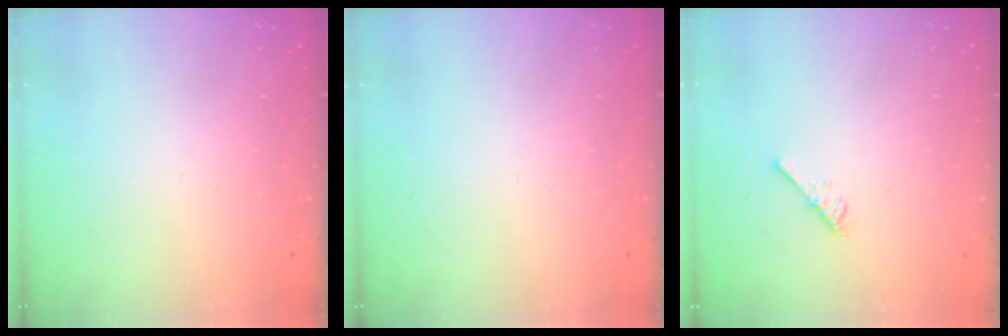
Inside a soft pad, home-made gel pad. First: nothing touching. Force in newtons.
{"total": 0.0}
{"total": 2.7, "press": 2.7, "slide": 0.5}